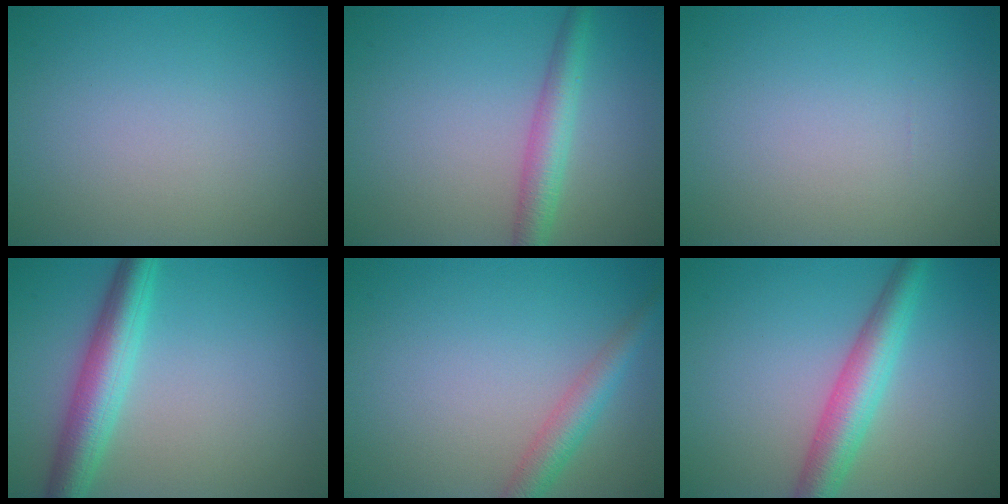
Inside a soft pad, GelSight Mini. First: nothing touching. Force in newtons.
{"total": 3.3, "press": 3.3, "slide": 0.0}
{"total": 0.0}
{"total": 5.1, "press": 5.1, "slide": 0.0}
{"total": 2.9, "press": 2.9, "slide": 0.2}
{"total": 4.9, "press": 4.9, "slide": 0.1}